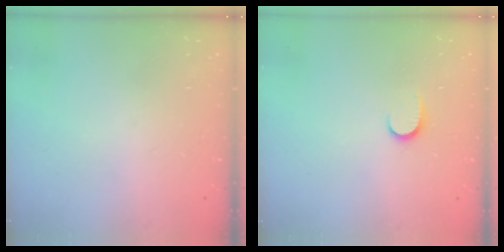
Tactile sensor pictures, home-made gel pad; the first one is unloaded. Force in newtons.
{"total": 5.4, "press": 5.4, "slide": 0.6}